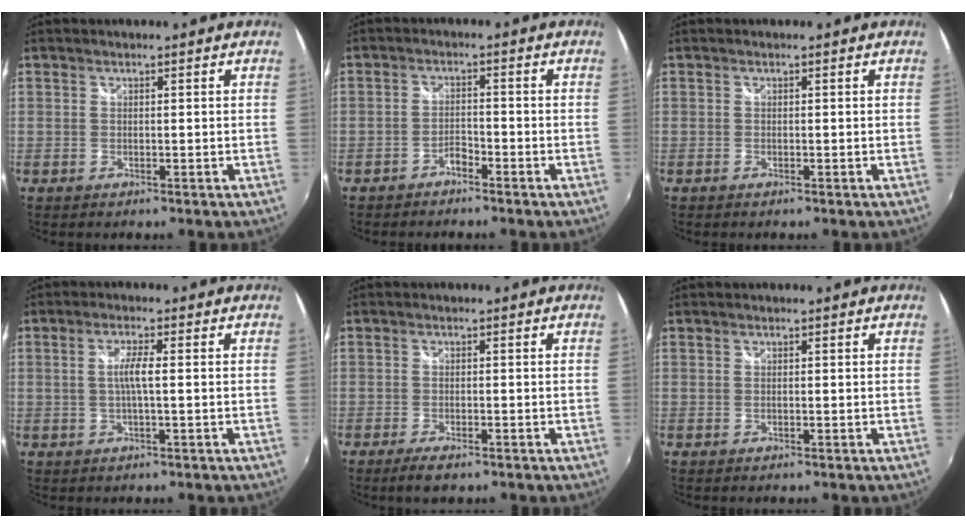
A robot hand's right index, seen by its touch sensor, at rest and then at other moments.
{"total": 2.1, "force": [-1.9, 0.6, 0.8], "torque": [-0.019, 0.006, -0.033]}
{"total": 0.0}
{"total": 3.3, "force": [-0.1, 0.1, 3.3], "torque": [-0.064, 0.000, -0.002]}
{"total": 3.5, "force": [-2.5, 1.0, 2.3], "torque": [-0.055, -0.012, -0.046]}
{"total": 0.0}